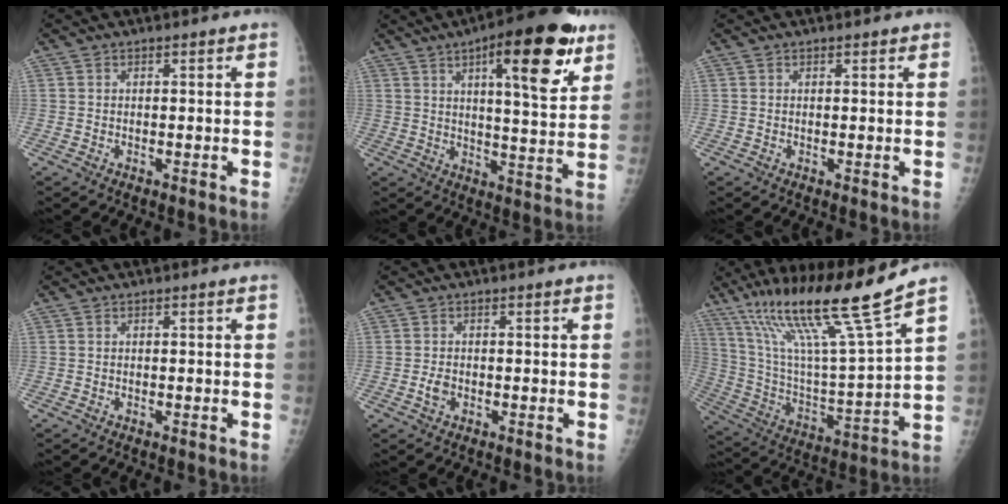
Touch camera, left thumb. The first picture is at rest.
{"total": 18.2, "force": [9.0, 5.2, 14.9], "torque": [-0.181, -0.034, 0.123]}
{"total": 0.9, "force": [0.7, 0.4, 0.5], "torque": [-0.002, -0.002, 0.006]}
{"total": 0.0}
{"total": 1.9, "force": [-0.5, 1.3, 1.3], "torque": [-0.020, 0.001, -0.009]}
{"total": 22.8, "force": [15.0, 1.2, 17.1], "torque": [-0.289, -0.055, 0.275]}